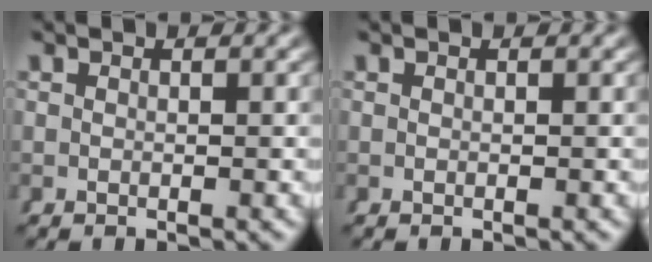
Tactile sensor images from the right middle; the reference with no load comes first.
{"total": 0.0}